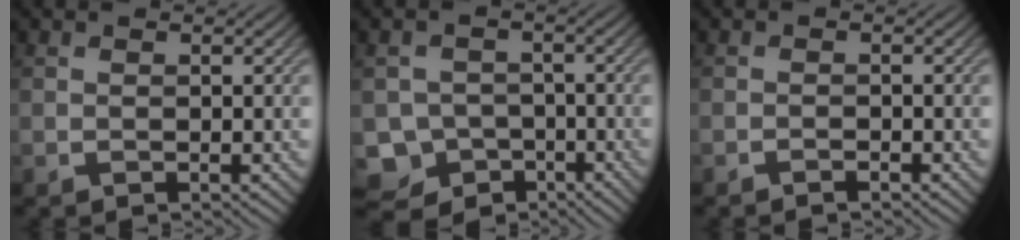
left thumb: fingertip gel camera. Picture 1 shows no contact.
{"total": 8.2, "force": [-4.6, 6.4, 2.0], "torque": [-0.055, -0.021, -0.083]}
{"total": 1.0, "force": [-0.9, 0.1, 0.3], "torque": [-0.006, -0.001, -0.017]}